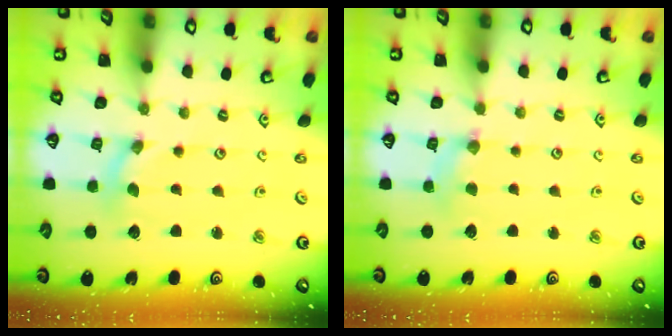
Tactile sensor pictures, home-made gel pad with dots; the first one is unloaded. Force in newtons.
{"total": 2.7, "press": 2.7, "slide": 0.3}